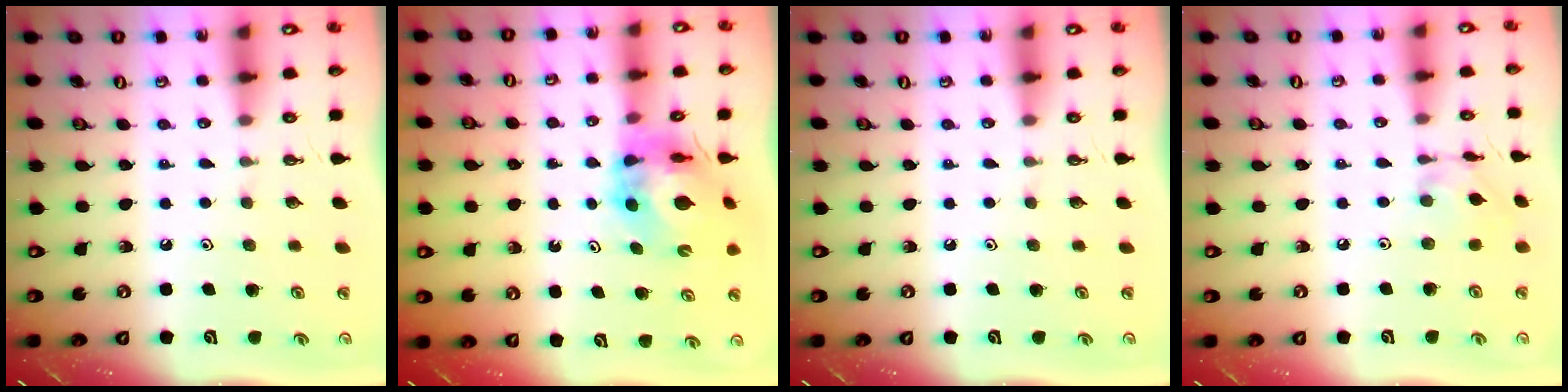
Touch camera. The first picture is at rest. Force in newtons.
{"total": 10.1, "press": 10.1, "slide": 1.2}
{"total": 0.0}
{"total": 4.1, "press": 4.1, "slide": 0.4}